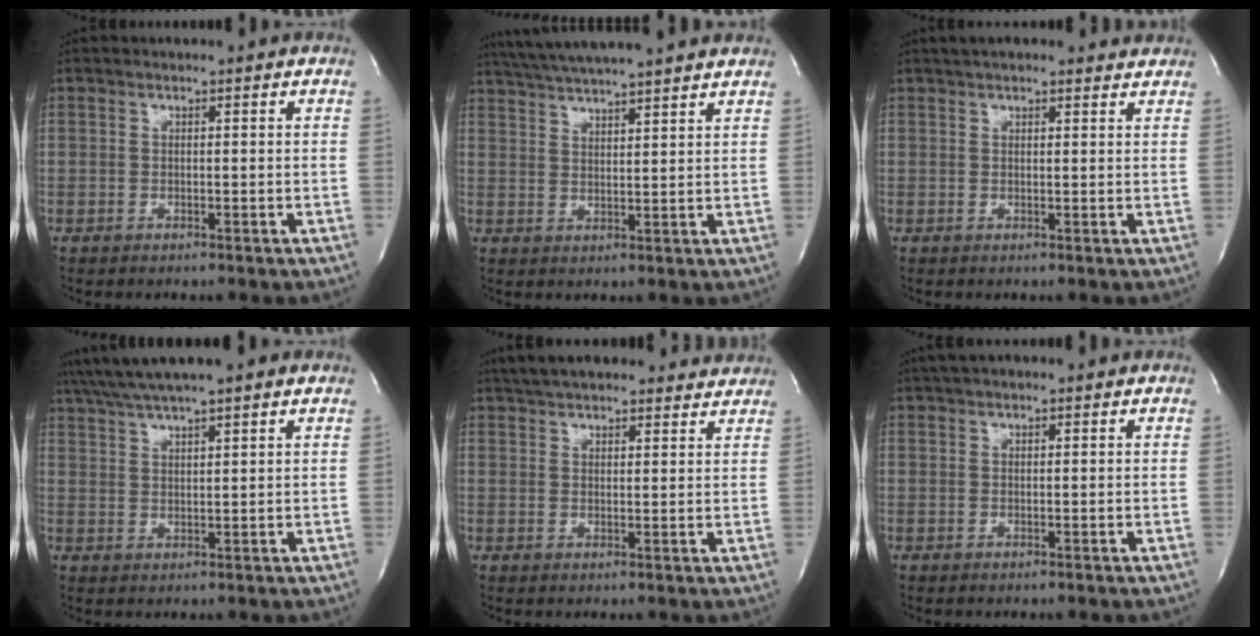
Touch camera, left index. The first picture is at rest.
{"total": 16.5, "force": [14.5, 1.0, 7.9], "torque": [-0.141, 0.037, 0.209]}
{"total": 8.6, "force": [7.7, 2.1, 3.3], "torque": [-0.040, 0.024, 0.091]}
{"total": 10.2, "force": [8.5, 0.5, 5.7], "torque": [-0.106, 0.037, 0.129]}
{"total": 17.8, "force": [16.1, 4.2, 6.3], "torque": [-0.097, 0.030, 0.215]}
{"total": 4.3, "force": [3.4, 1.0, 2.4], "torque": [-0.041, 0.032, 0.056]}